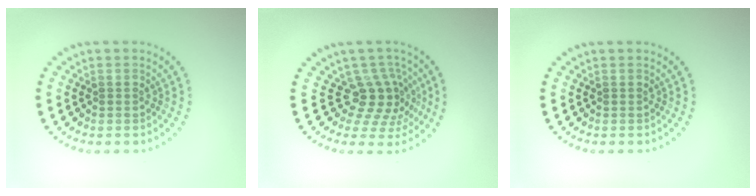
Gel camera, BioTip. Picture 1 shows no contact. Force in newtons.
{"total": 3.8, "press": 2.7, "slide": 2.6}
{"total": 0.0}